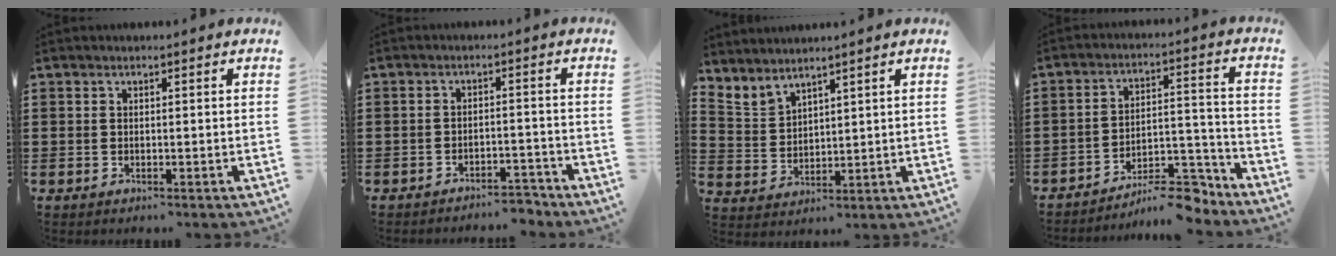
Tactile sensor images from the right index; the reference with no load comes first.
{"total": 3.1, "force": [-3.1, 0.3, 0.5], "torque": [-0.013, 0.004, -0.063]}
{"total": 3.3, "force": [3.2, 0.6, -0.1], "torque": [-0.012, -0.008, 0.061]}
{"total": 10.2, "force": [-8.7, 2.5, 4.7], "torque": [-0.056, 0.041, -0.158]}